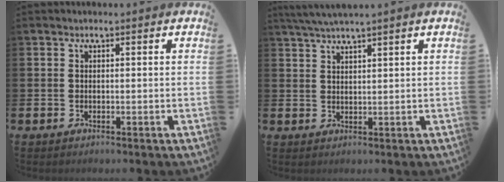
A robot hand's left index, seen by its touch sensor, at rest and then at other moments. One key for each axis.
{"total": 3.2, "fx": 2.9, "fy": -0.4, "fz": 1.1, "tx": -0.033, "ty": -0.005, "tz": 0.056}